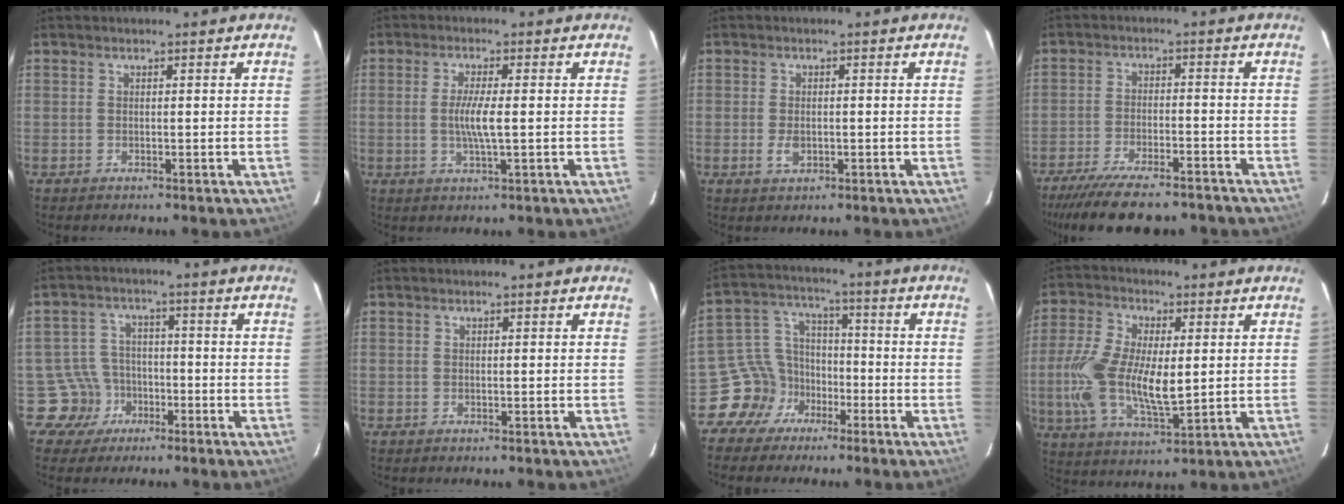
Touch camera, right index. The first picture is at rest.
{"total": 4.8, "force": [-0.3, 0.3, 4.8], "torque": [-0.088, -0.006, -0.004]}
{"total": 2.6, "force": [-0.7, 1.6, 1.9], "torque": [-0.037, -0.002, -0.009]}
{"total": 17.3, "force": [-14.5, 4.4, 8.3], "torque": [-0.168, -0.027, -0.214]}
{"total": 6.5, "force": [-3.4, 5.5, -0.3], "torque": [-0.010, 0.026, -0.056]}
{"total": 0.0}
{"total": 9.1, "force": [-5.4, 7.2, 1.2], "torque": [-0.032, 0.041, -0.096]}
{"total": 14.0, "force": [-0.1, 6.2, 12.5], "torque": [-0.262, -0.003, -0.002]}